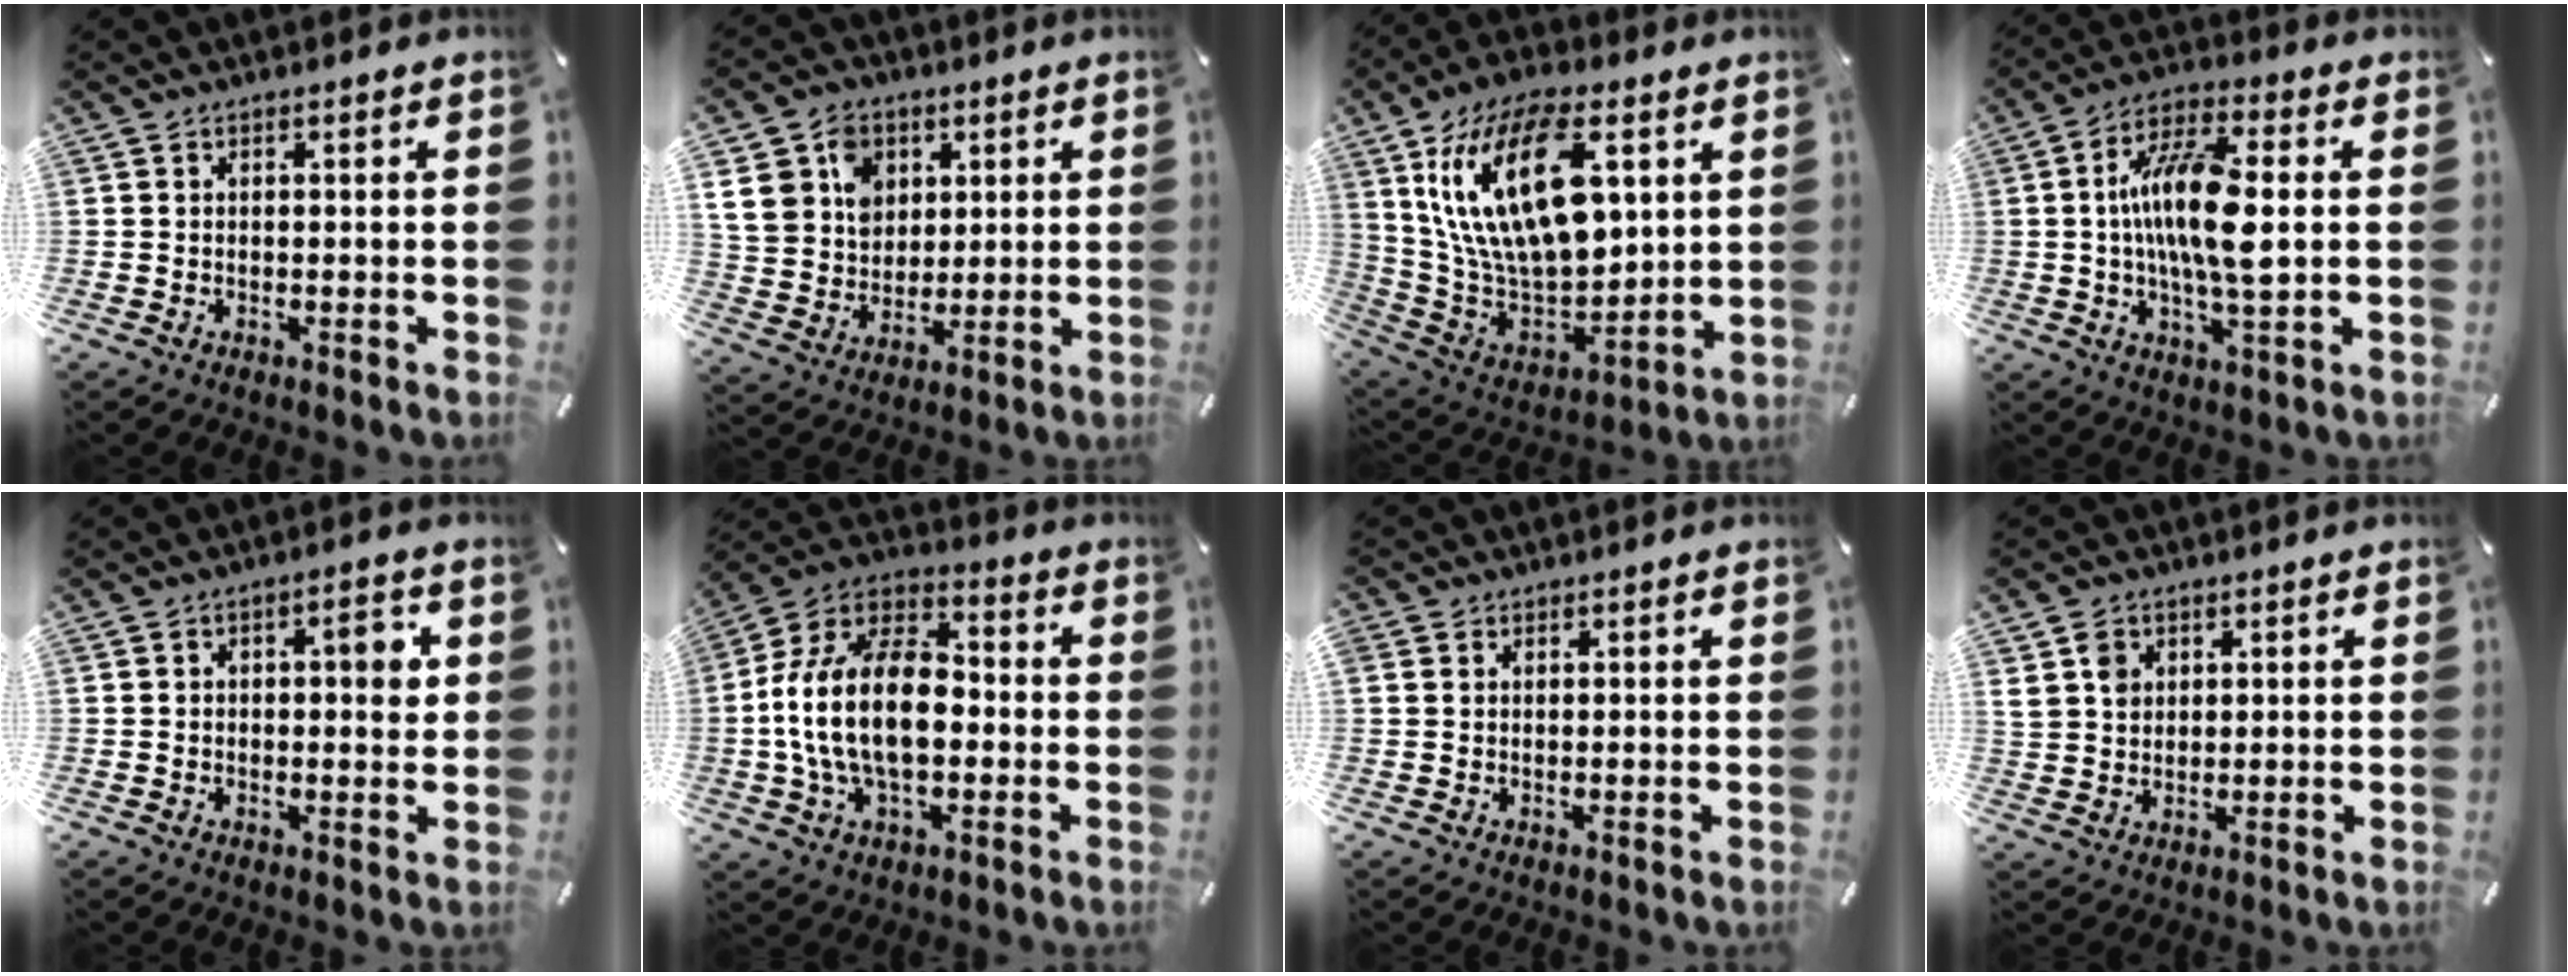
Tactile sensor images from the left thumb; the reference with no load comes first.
{"total": 13.3, "force": [5.1, 11.1, 5.3], "torque": [-0.105, -0.007, 0.100]}
{"total": 23.9, "force": [8.8, 13.0, 18.0], "torque": [-0.377, -0.034, 0.143]}
{"total": 14.9, "force": [0.3, 4.9, 14.0], "torque": [-0.282, -0.004, -0.001]}
{"total": 4.8, "force": [0.9, 2.6, 3.9], "torque": [-0.046, 0.000, 0.004]}
{"total": 19.1, "force": [-2.8, 12.1, 14.5], "torque": [-0.313, 0.018, -0.052]}
{"total": 1.3, "force": [0.3, 1.2, 0.3], "torque": [-0.007, 0.006, 0.004]}
{"total": 4.9, "force": [1.9, 4.2, 1.6], "torque": [-0.035, 0.006, 0.035]}